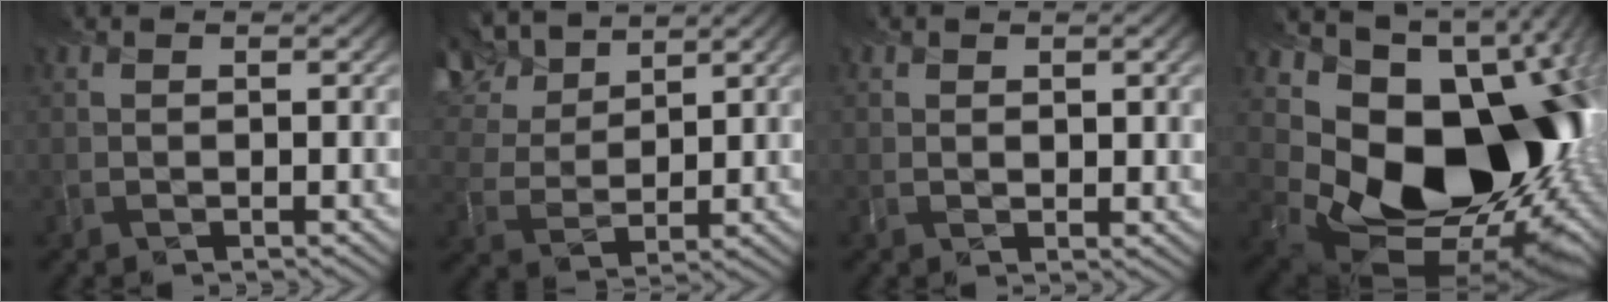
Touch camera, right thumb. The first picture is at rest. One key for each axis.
{"total": 8.7, "fx": 6.8, "fy": 3.7, "fz": 4.0, "tx": -0.113, "ty": 0.018, "tz": 0.134}
{"total": 1.6, "fx": 0.6, "fy": 1.0, "fz": 1.1, "tx": -0.017, "ty": -0.004, "tz": 0.018}
{"total": 19.5, "fx": 1.3, "fy": 14.1, "fz": 13.5, "tx": -0.209, "ty": -0.058, "tz": 0.082}